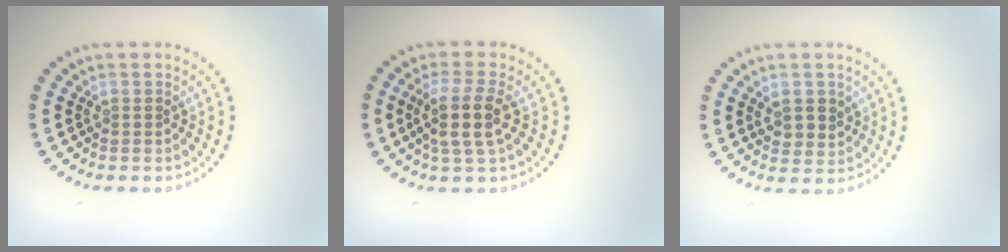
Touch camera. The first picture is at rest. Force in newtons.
{"total": 3.4, "press": 3.0, "slide": 1.7}
{"total": 2.3, "press": 2.2, "slide": 0.7}